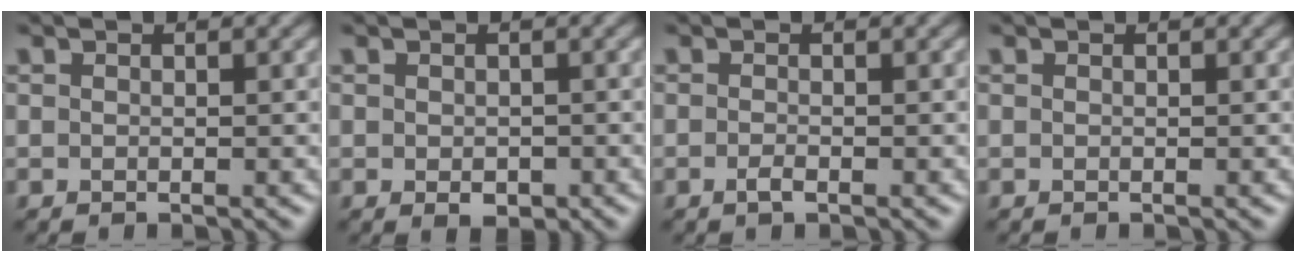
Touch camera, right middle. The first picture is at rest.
{"total": 1.6, "force": [-0.5, 1.0, 1.1], "torque": [-0.017, -0.007, -0.004]}
{"total": 0.9, "force": [-0.4, 0.3, 0.7], "torque": [-0.016, -0.002, -0.009]}
{"total": 0.0}